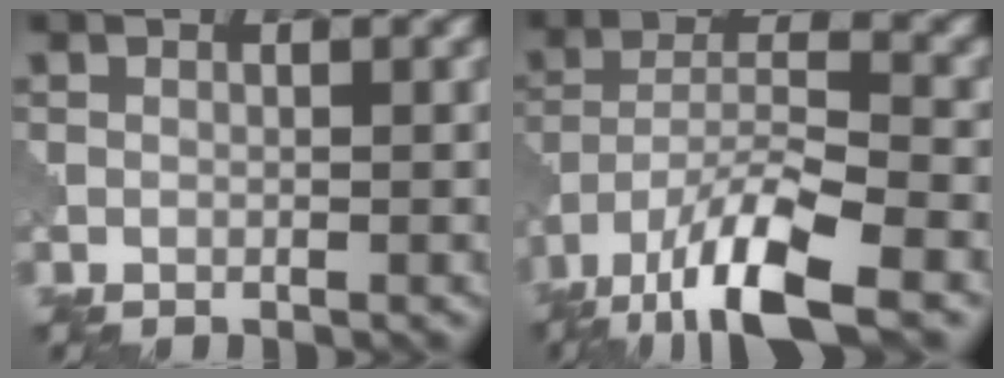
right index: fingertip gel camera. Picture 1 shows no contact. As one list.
[{"total": 10.8, "force": [-7.1, 3.0, 7.5], "torque": [-0.135, -0.003, -0.140]}]